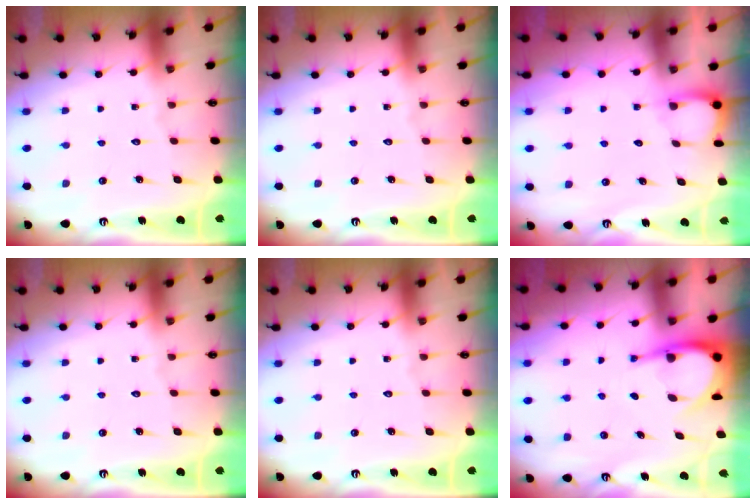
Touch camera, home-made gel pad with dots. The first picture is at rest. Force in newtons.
{"total": 0.0}
{"total": 1.9, "press": 1.9, "slide": 0.2}
{"total": 0.0}
{"total": 0.0}
{"total": 6.4, "press": 6.4, "slide": 0.5}